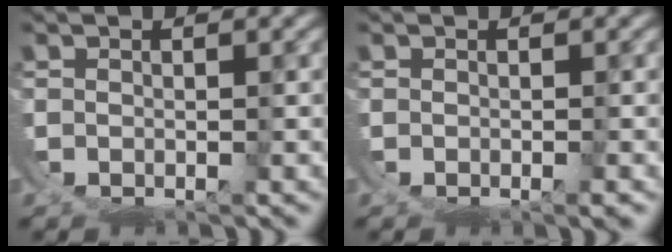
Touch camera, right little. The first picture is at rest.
{"total": 1.1, "force": [-0.5, 0.2, 0.9], "torque": [-0.012, 0.000, -0.004]}